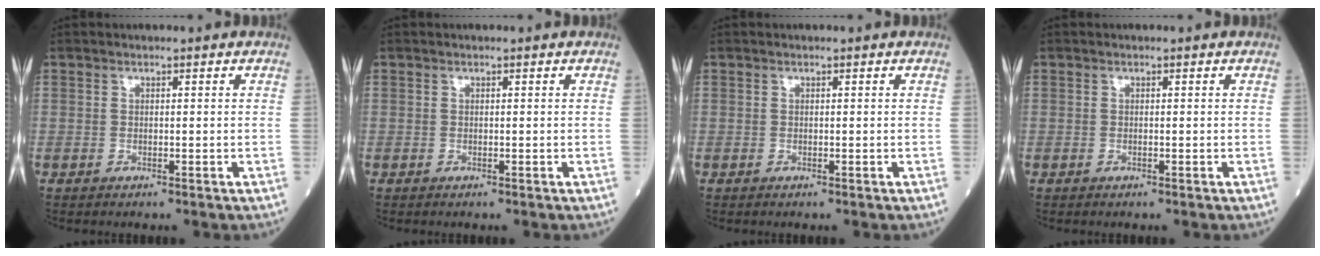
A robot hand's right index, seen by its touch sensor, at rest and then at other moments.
{"total": 0.0}
{"total": 0.0}
{"total": 0.0}